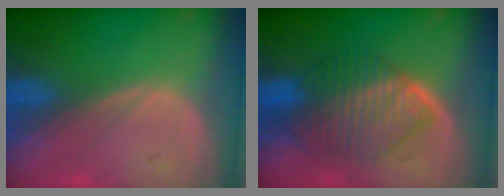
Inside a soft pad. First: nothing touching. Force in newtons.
{"total": 8.1, "press": 8.1, "slide": 0.4}